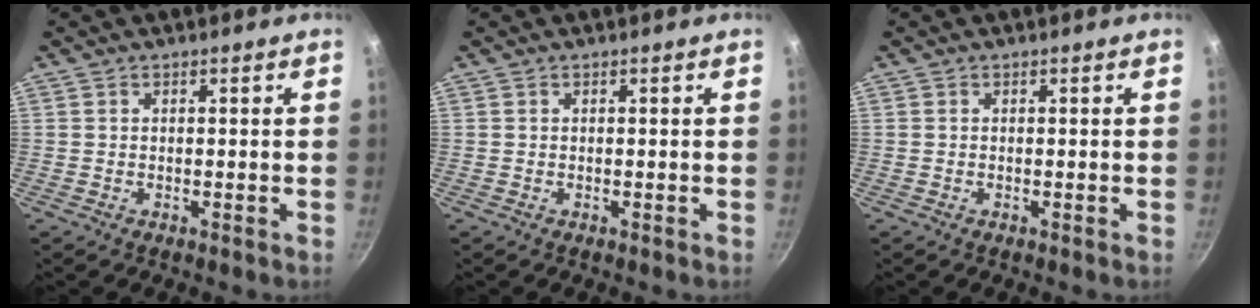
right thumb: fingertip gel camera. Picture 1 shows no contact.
{"total": 0.0}
{"total": 0.0}